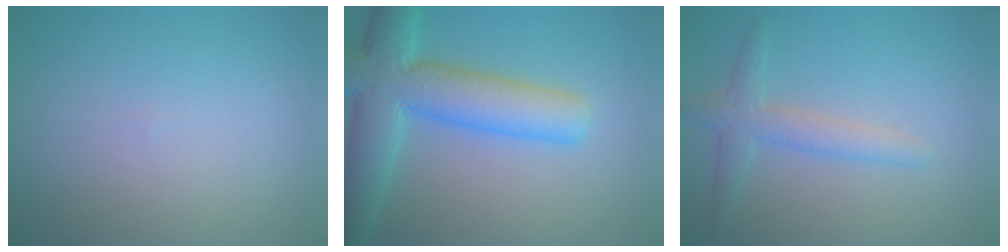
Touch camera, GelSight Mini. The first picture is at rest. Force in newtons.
{"total": 8.2, "press": 8.2, "slide": 0.3}
{"total": 2.3, "press": 2.3, "slide": 0.0}